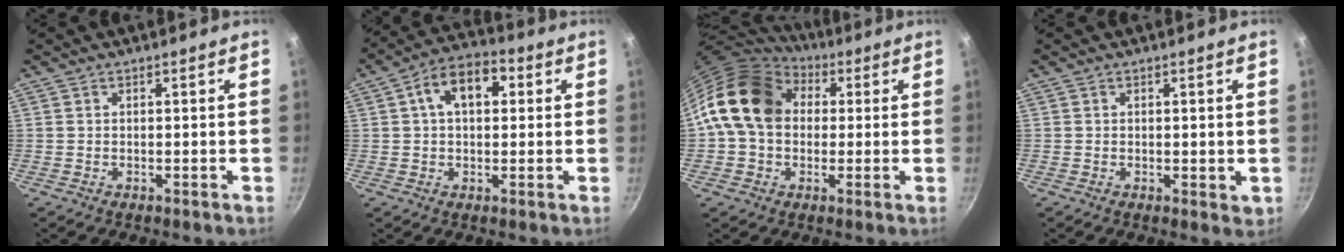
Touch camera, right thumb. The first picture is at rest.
{"total": 10.4, "force": [2.6, 6.4, 7.7], "torque": [-0.094, 0.022, 0.028]}
{"total": 16.8, "force": [3.1, 12.9, 10.3], "torque": [-0.155, 0.028, 0.040]}
{"total": 1.7, "force": [0.2, 0.9, 1.4], "torque": [-0.016, -0.004, 0.003]}